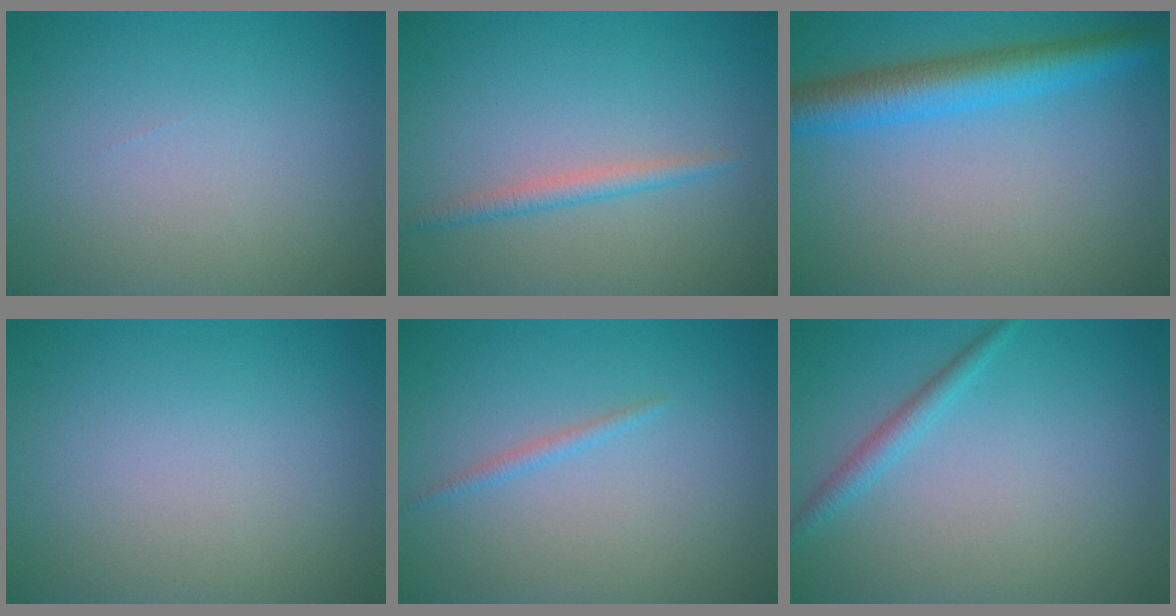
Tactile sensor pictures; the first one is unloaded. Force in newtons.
{"total": 1.7, "press": 1.7, "slide": 0.0}
{"total": 5.2, "press": 5.2, "slide": 0.0}
{"total": 0.0}
{"total": 0.5, "press": 0.5, "slide": 0.1}
{"total": 1.6, "press": 1.6, "slide": 0.1}